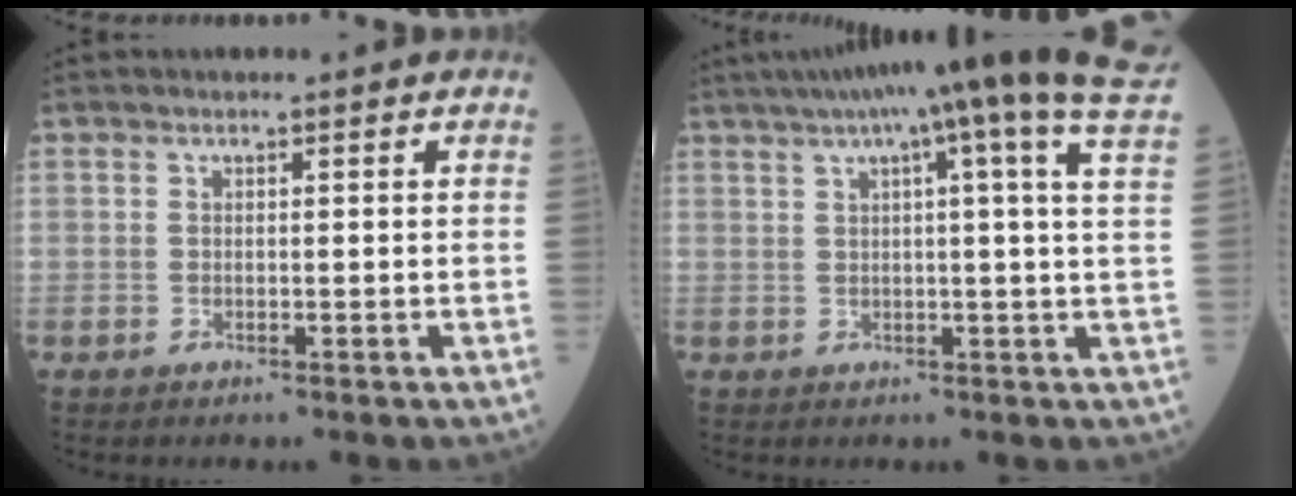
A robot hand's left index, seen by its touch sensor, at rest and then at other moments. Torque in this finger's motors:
{"motor_torque": [1.06, -1.08, 0.62, 0.21]}